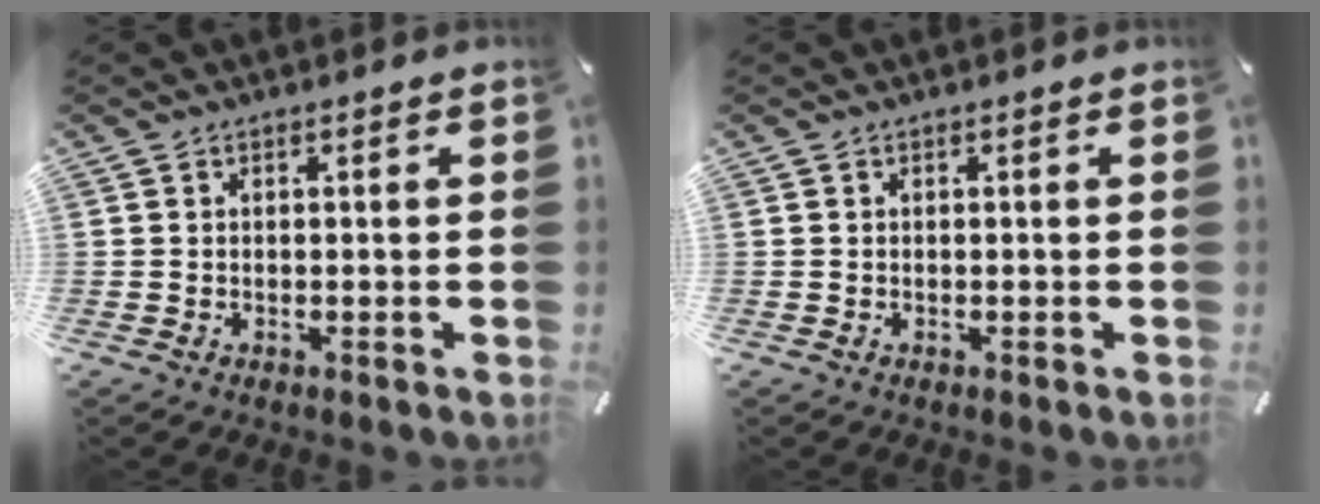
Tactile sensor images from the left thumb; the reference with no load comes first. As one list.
[{"total": 0.0}]